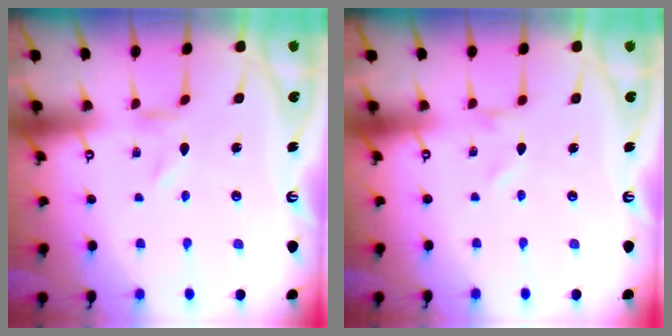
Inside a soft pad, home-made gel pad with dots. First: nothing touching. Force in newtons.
{"total": 0.0}